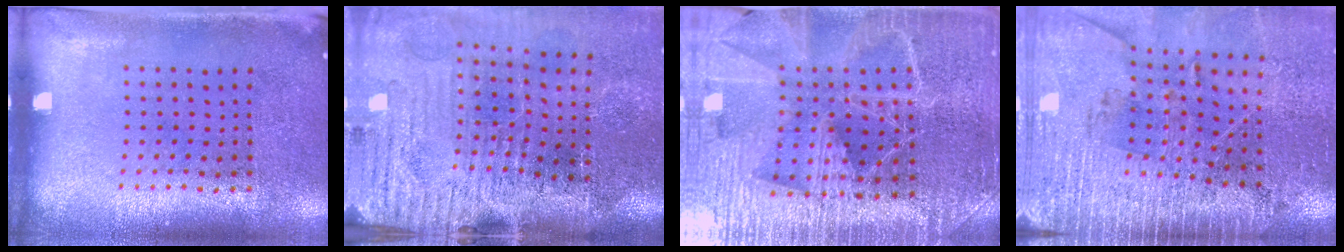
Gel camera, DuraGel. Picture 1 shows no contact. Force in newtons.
{"total": 4.7, "press": 4.0, "slide": 2.5}
{"total": 4.8, "press": 4.5, "slide": 1.7}
{"total": 3.0, "press": 3.0, "slide": 0.5}